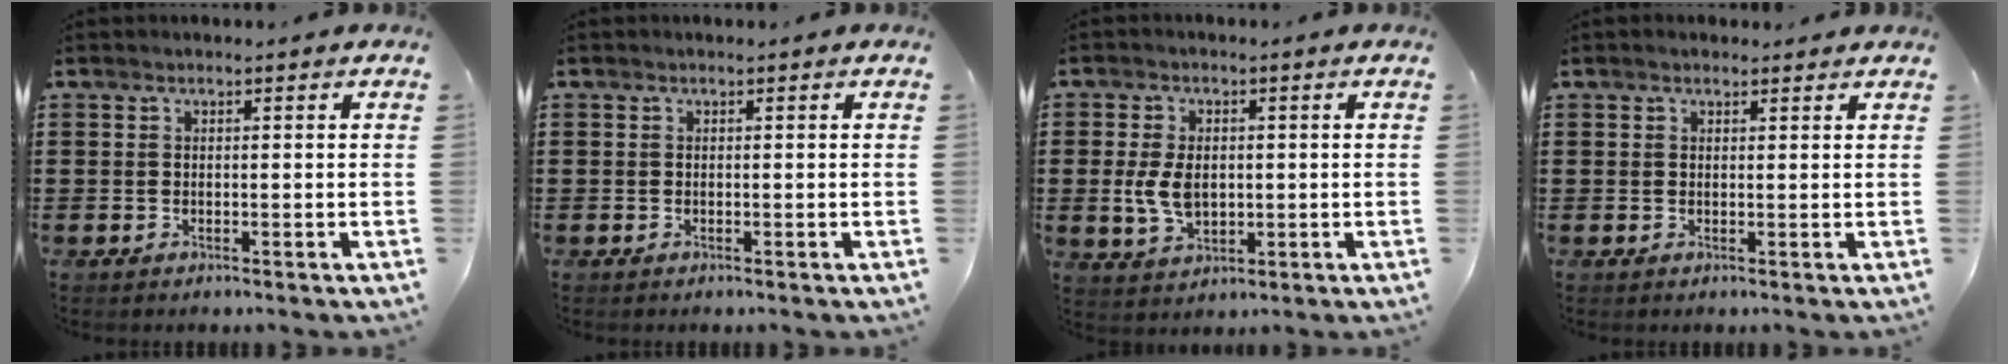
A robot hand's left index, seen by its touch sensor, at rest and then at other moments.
{"total": 0.0}
{"total": 6.0, "force": [0.0, 3.9, 4.6], "torque": [-0.104, 0.000, -0.006]}
{"total": 0.9, "force": [0.9, 0.3, 0.2], "torque": [-0.005, 0.003, 0.017]}